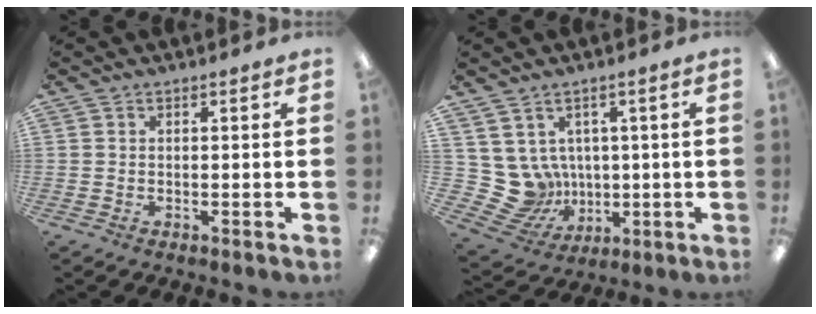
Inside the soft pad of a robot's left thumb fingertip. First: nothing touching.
{"total": 8.5, "force": [1.2, 8.2, 1.9], "torque": [-0.082, -0.027, 0.031]}